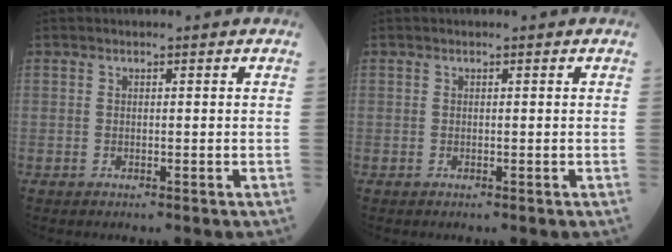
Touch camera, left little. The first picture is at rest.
{"total": 0.0}